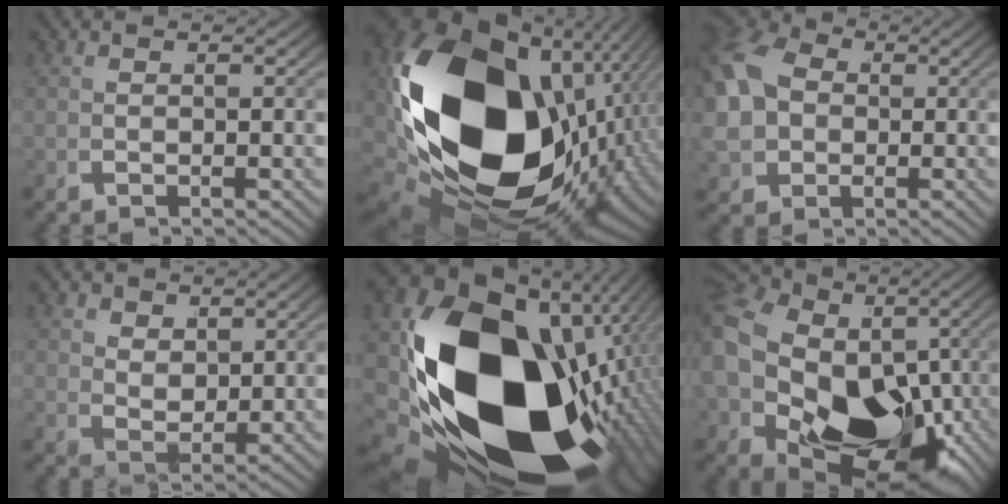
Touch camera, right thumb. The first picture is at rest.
{"total": 35.1, "force": [-2.7, 21.7, 27.5], "torque": [-0.478, -0.062, -0.005]}
{"total": 10.0, "force": [0.8, 8.2, 5.7], "torque": [-0.140, -0.022, 0.019]}
{"total": 2.7, "force": [1.6, 1.6, 1.4], "torque": [-0.018, -0.015, 0.040]}
{"total": 38.0, "force": [-5.6, 23.0, 29.8], "torque": [-0.499, -0.079, -0.048]}
{"total": 22.6, "force": [-2.3, 16.1, 15.7], "torque": [-0.297, -0.070, -0.016]}